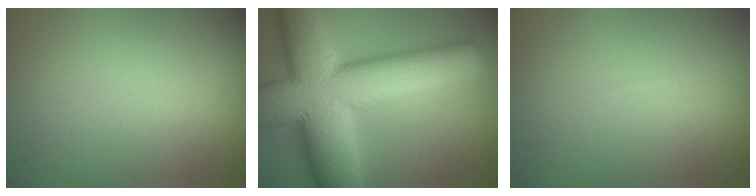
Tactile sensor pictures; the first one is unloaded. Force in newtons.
{"total": 15.9, "press": 15.9, "slide": 0.7}
{"total": 0.0}